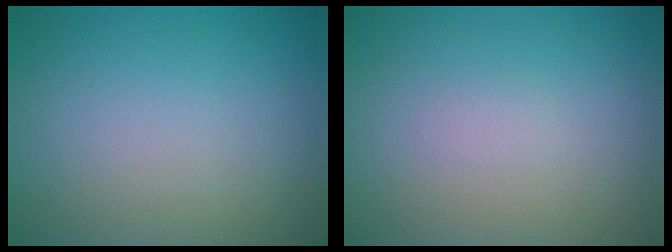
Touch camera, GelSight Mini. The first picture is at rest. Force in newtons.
{"total": 0.5, "press": 0.5, "slide": 0.0}